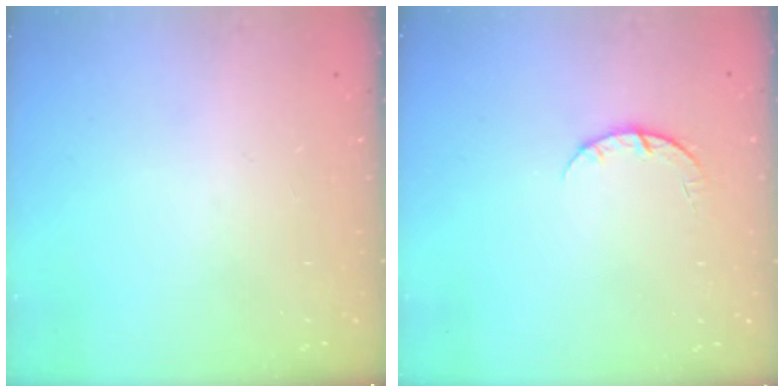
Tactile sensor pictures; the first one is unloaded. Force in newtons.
{"total": 3.6, "press": 3.6, "slide": 0.5}